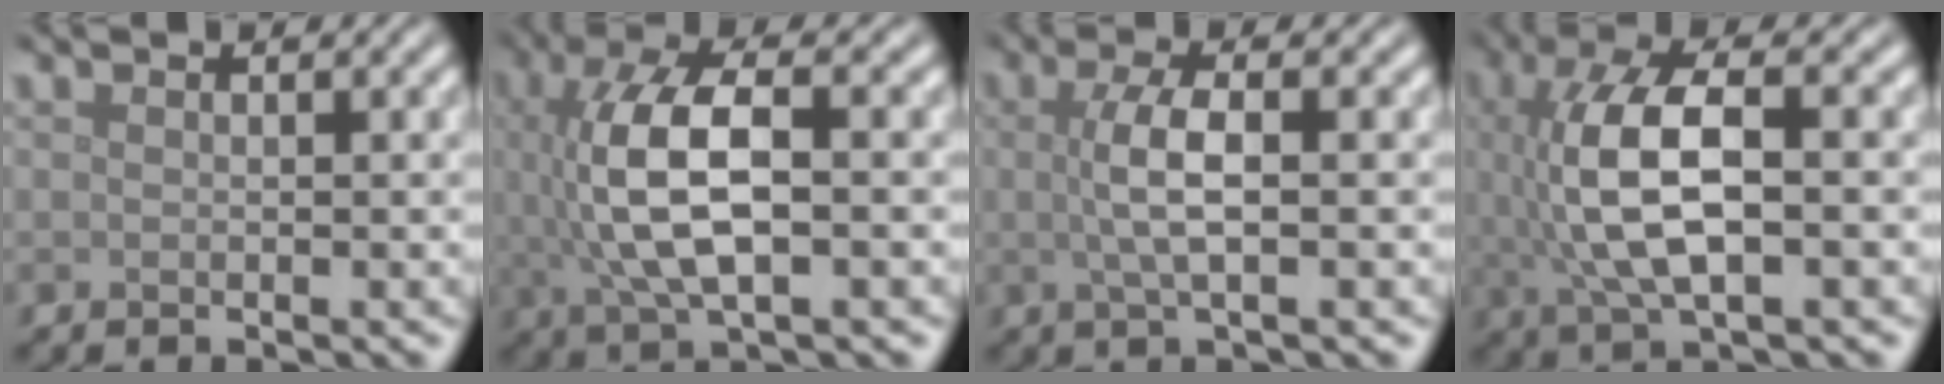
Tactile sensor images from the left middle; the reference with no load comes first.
{"total": 8.0, "force": [0.3, 3.1, 7.3], "torque": [-0.156, 0.005, 0.006]}
{"total": 3.4, "force": [0.2, 0.9, 3.2], "torque": [-0.067, 0.004, 0.003]}
{"total": 7.9, "force": [0.3, 3.1, 7.3], "torque": [-0.156, 0.005, 0.006]}